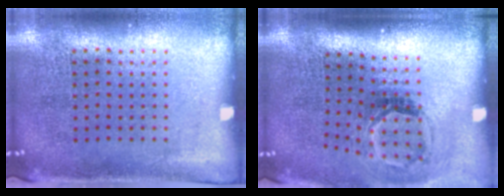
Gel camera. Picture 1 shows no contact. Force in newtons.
{"total": 1.9, "press": 1.2, "slide": 1.4}